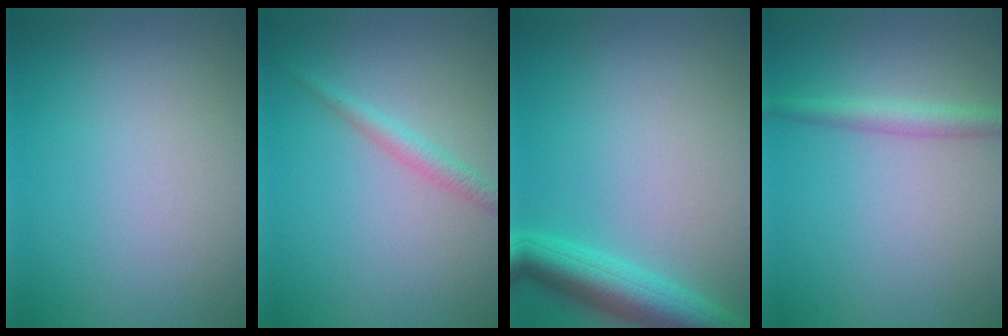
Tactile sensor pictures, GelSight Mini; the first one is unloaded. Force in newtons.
{"total": 1.6, "press": 1.6, "slide": 0.0}
{"total": 5.1, "press": 5.1, "slide": 0.3}
{"total": 2.3, "press": 2.3, "slide": 0.1}